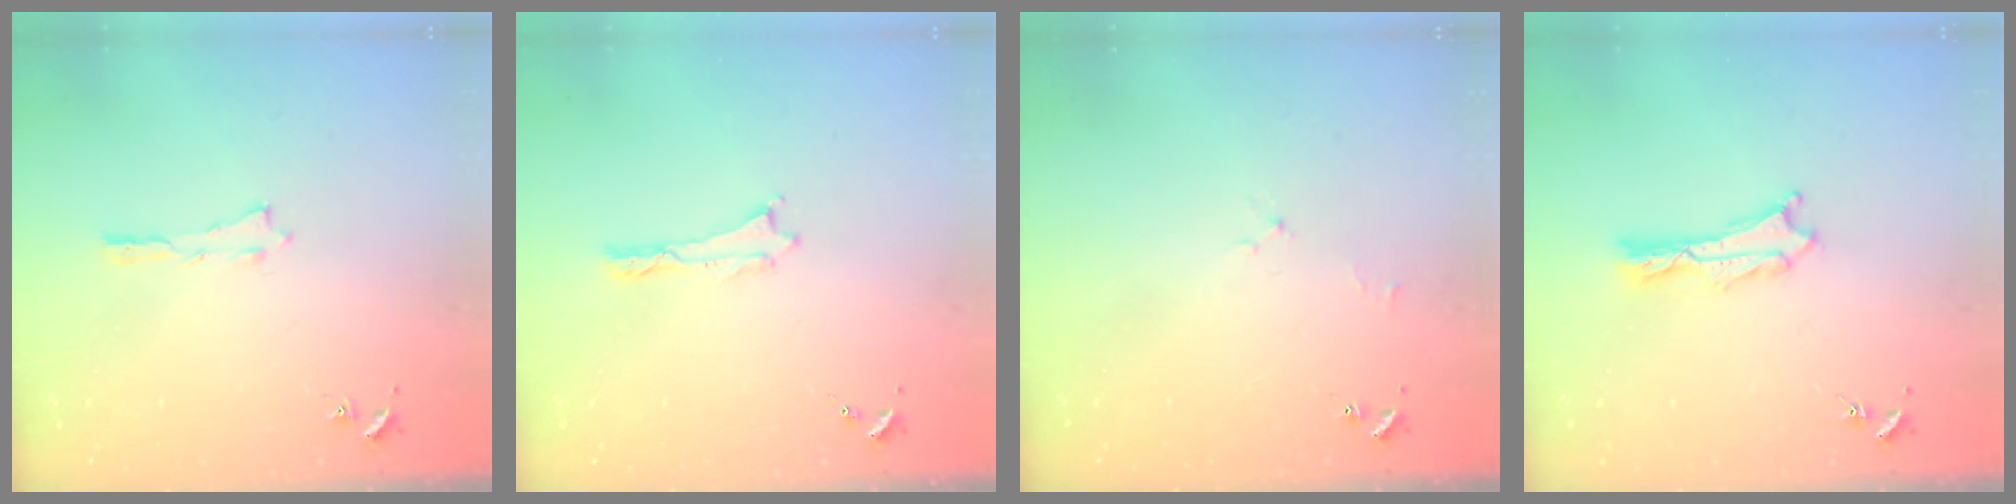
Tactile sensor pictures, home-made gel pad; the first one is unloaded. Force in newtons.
{"total": 0.0}
{"total": 1.7, "press": 1.6, "slide": 0.3}
{"total": 1.2, "press": 1.2, "slide": 0.2}